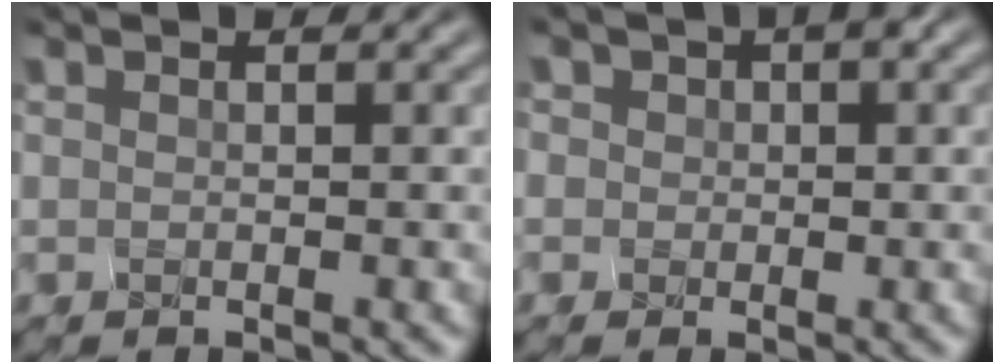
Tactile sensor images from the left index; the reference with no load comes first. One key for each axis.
{"total": 0.9, "fx": -0.3, "fy": 0.8, "fz": -0.2, "tx": -0.009, "ty": 0.004, "tz": 0.009}